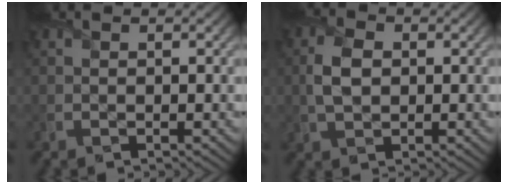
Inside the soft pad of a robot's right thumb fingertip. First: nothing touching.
{"total": 4.1, "force": [0.3, 2.7, 3.1], "torque": [-0.073, 0.003, 0.002]}